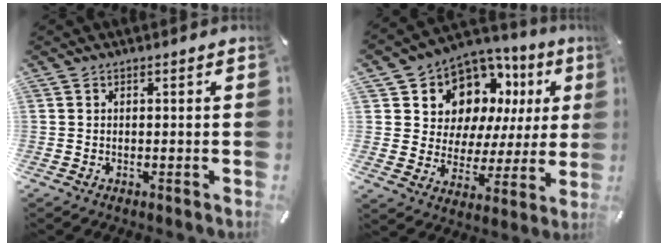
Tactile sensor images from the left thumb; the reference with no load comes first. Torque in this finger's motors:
{"motor_torque": [2.46, 2.55, 2.01, -0.76, 0.12]}